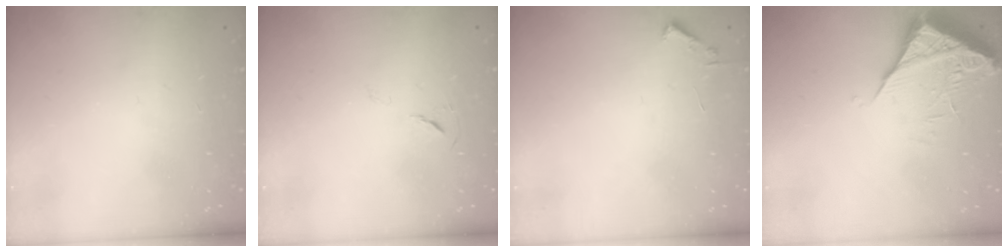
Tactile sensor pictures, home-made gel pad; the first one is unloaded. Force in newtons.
{"total": 5.1, "press": 4.7, "slide": 2.1}
{"total": 1.7, "press": 1.7, "slide": 0.2}
{"total": 7.0, "press": 7.0, "slide": 0.6}